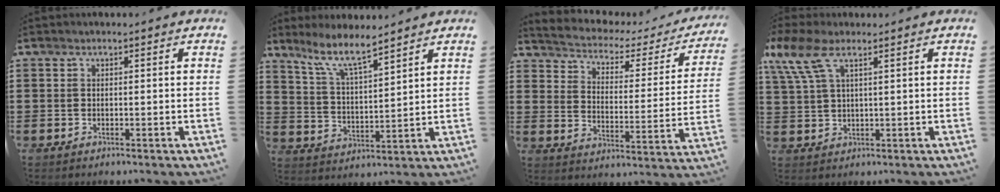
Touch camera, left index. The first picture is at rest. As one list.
[{"total": 7.4, "force": [6.2, 0.8, 4.0], "torque": [-0.097, -0.023, 0.110]}, {"total": 2.3, "force": [1.8, 1.1, 1.0], "torque": [-0.036, -0.021, 0.019]}, {"total": 6.5, "force": [3.4, 2.4, 5.0], "torque": [-0.122, 0.004, 0.059]}]